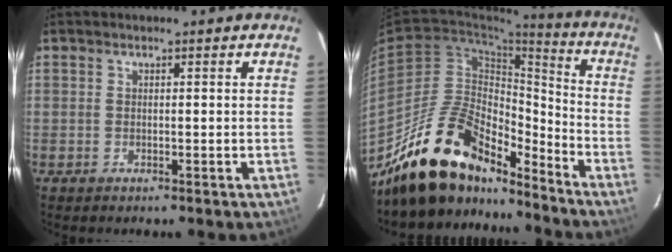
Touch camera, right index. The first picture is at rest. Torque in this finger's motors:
{"motor_torque": [1.05, -1.09, 0.64, 0.21]}